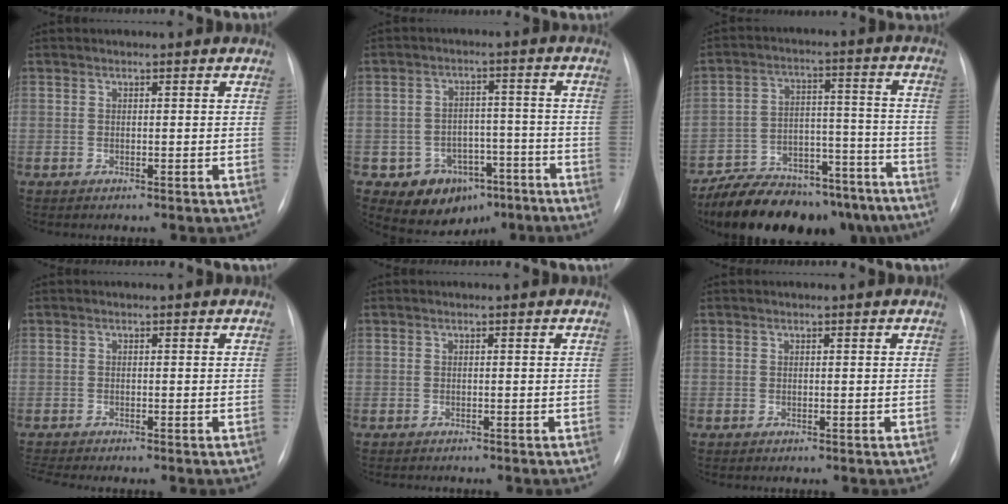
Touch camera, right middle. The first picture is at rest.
{"total": 8.8, "force": [-4.9, 6.8, 2.6], "torque": [-0.031, 0.027, -0.061]}
{"total": 23.0, "force": [-19.8, 8.0, 8.6], "torque": [-0.110, 0.022, -0.281]}
{"total": 2.0, "force": [-1.8, -0.7, 0.4], "torque": [-0.016, -0.013, -0.035]}
{"total": 1.3, "force": [-1.2, 0.2, 0.5], "torque": [-0.010, -0.006, -0.013]}
{"total": 0.0}